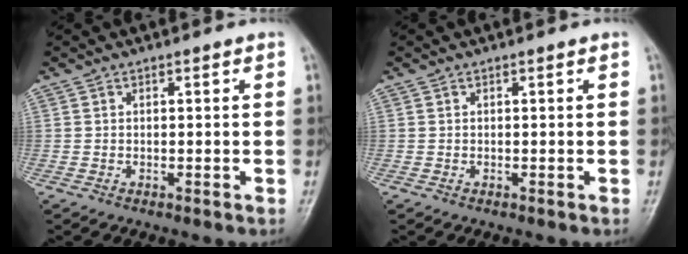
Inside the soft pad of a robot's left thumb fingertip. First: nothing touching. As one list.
[{"total": 0.0}]